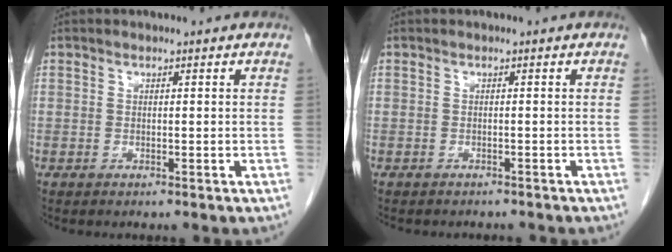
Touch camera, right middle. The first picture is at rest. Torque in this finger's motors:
{"motor_torque": [0.24, -0.13, -0.01, 0.01]}